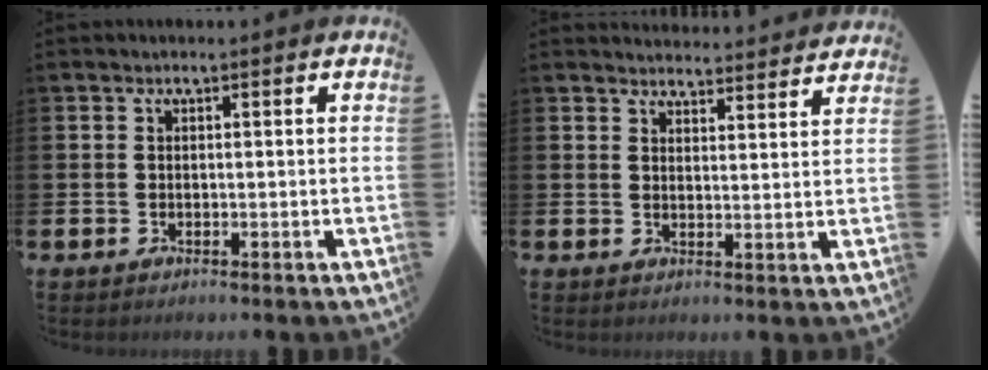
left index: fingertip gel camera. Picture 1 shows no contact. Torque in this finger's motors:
{"motor_torque": [0.67, -1.43, -0.47, -0.02]}